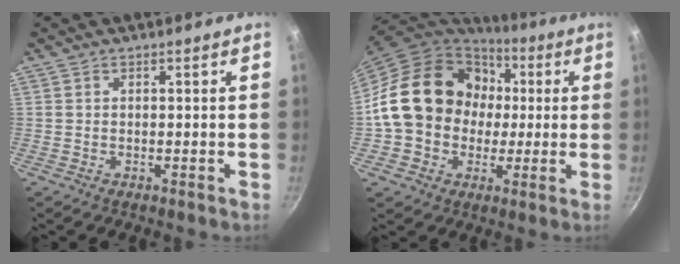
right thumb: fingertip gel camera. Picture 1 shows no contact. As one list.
[{"total": 19.6, "force": [1.3, 16.6, 10.3], "torque": [-0.147, 0.033, 0.021]}]